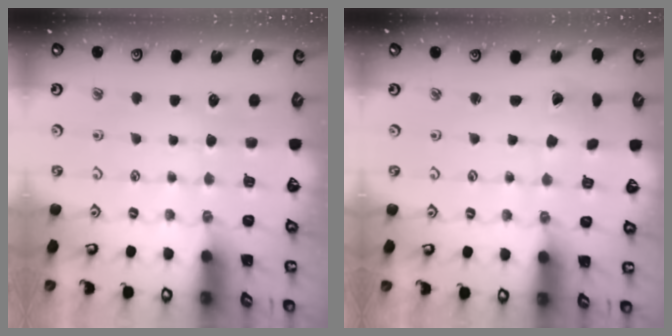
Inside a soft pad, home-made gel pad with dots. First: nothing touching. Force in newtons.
{"total": 0.8, "press": 0.8, "slide": 0.0}